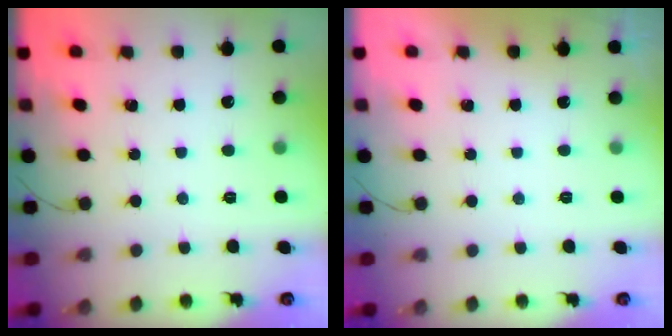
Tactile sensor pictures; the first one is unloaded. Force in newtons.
{"total": 0.0}